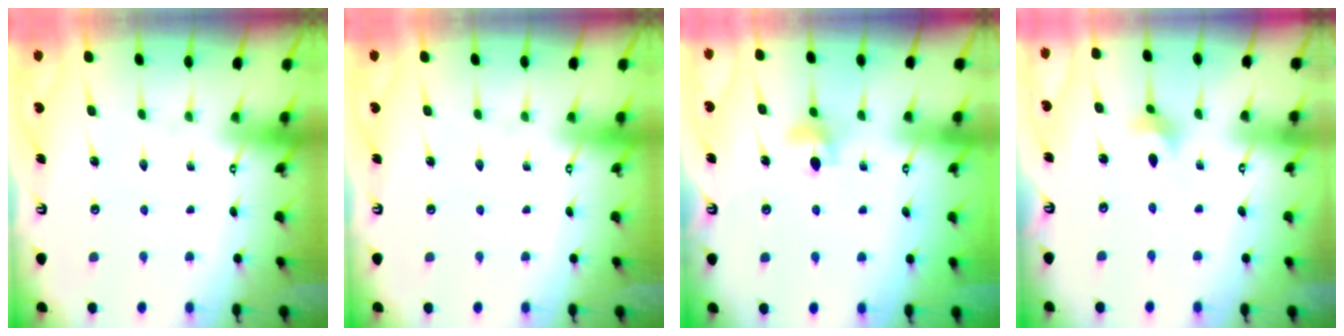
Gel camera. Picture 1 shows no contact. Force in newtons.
{"total": 0.0}
{"total": 5.9, "press": 5.8, "slide": 0.6}
{"total": 2.2, "press": 2.2, "slide": 0.5}